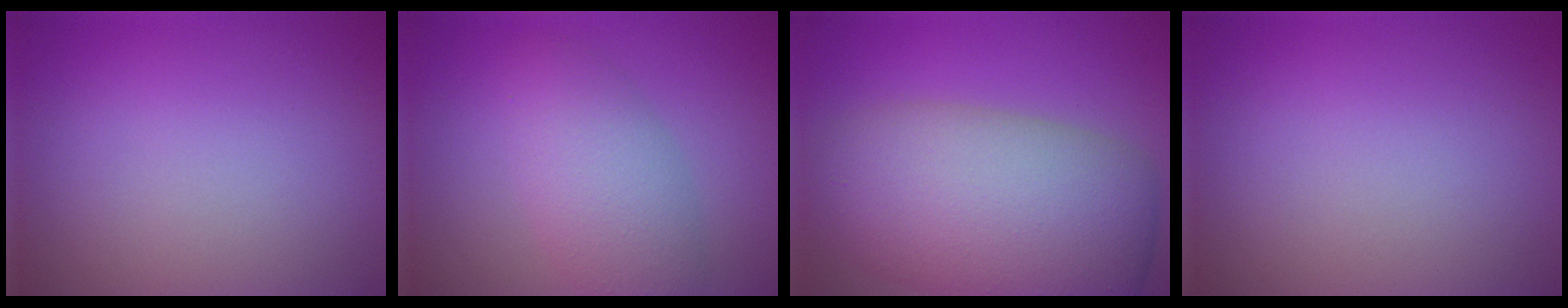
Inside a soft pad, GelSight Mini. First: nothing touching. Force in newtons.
{"total": 4.7, "press": 4.7, "slide": 0.1}
{"total": 10.5, "press": 10.5, "slide": 0.7}
{"total": 0.0}